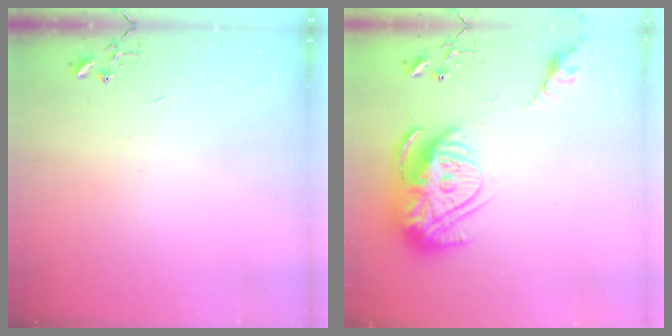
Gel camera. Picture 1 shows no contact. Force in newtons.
{"total": 17.6, "press": 17.5, "slide": 1.6}